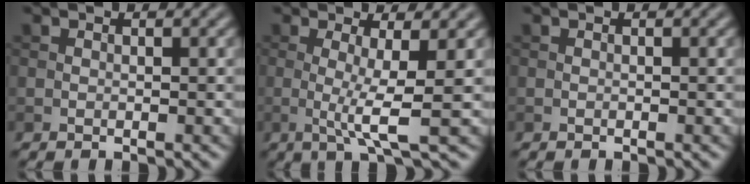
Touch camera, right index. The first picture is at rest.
{"total": 3.9, "force": [0.0, 0.5, 3.9], "torque": [-0.072, -0.011, -0.002]}
{"total": 0.0}